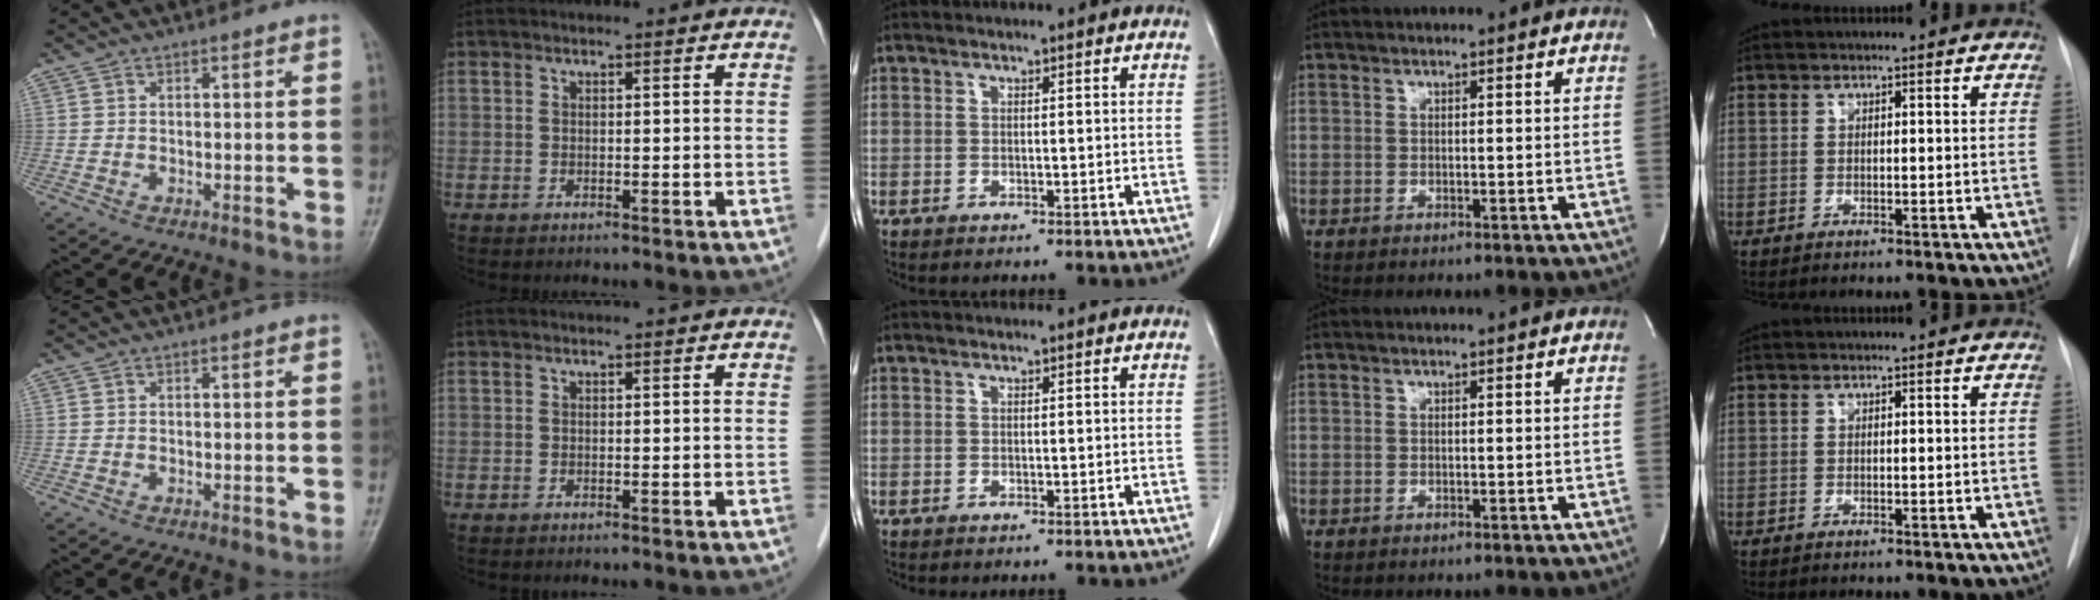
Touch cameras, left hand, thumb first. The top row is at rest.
{}